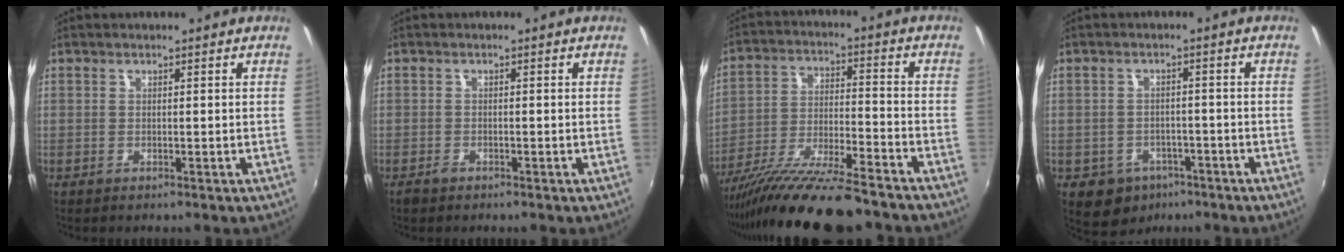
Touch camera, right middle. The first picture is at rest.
{"total": 1.3, "force": [-1.1, 0.7, 0.4], "torque": [-0.008, -0.003, -0.021]}
{"total": 18.1, "force": [-14.8, 2.5, 10.2], "torque": [-0.199, -0.041, -0.249]}
{"total": 7.7, "force": [-4.2, 6.0, 2.3], "torque": [-0.061, 0.006, -0.047]}